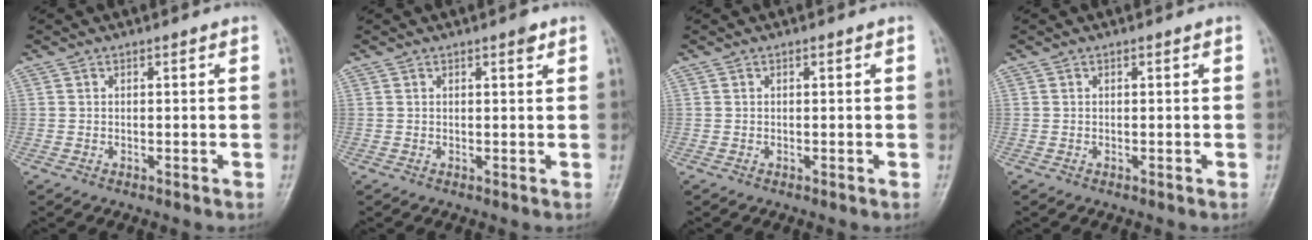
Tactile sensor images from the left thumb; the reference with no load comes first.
{"total": 1.3, "force": [0.8, 0.3, 1.0], "torque": [-0.013, -0.003, 0.010]}
{"total": 0.0}
{"total": 0.0}